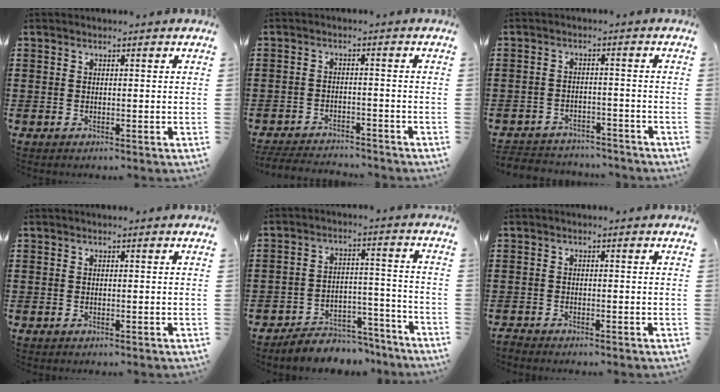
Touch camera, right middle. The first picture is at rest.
{"total": 3.4, "force": [-3.4, 0.3, 0.4], "torque": [-0.015, -0.001, -0.074]}
{"total": 3.0, "force": [-2.9, 0.5, -0.1], "torque": [-0.005, 0.001, -0.065]}
{"total": 0.0}
{"total": 5.4, "force": [-5.2, 1.3, 0.5], "torque": [-0.005, 0.021, -0.104]}
{"total": 0.8, "force": [-0.8, 0.0, 0.0], "torque": [-0.002, 0.002, -0.017]}